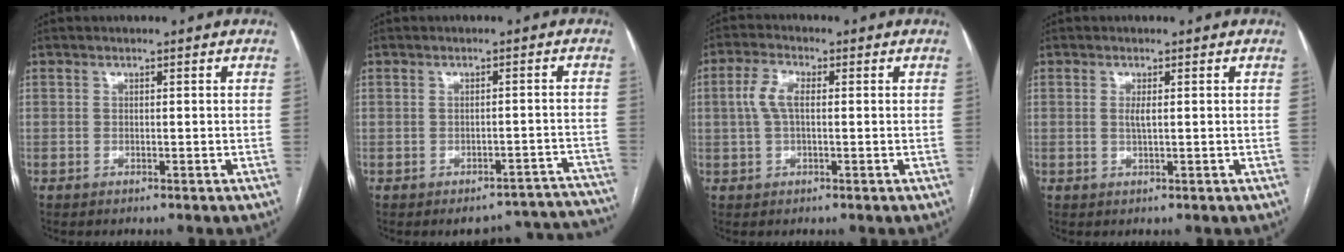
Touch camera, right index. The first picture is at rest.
{"total": 13.4, "force": [-13.1, 2.3, 1.5], "torque": [0.019, 0.029, -0.134]}
{"total": 4.5, "force": [0.5, 1.9, 4.0], "torque": [-0.097, 0.016, 0.012]}
{"total": 1.3, "force": [0.2, 0.1, 1.3], "torque": [-0.032, -0.001, 0.004]}